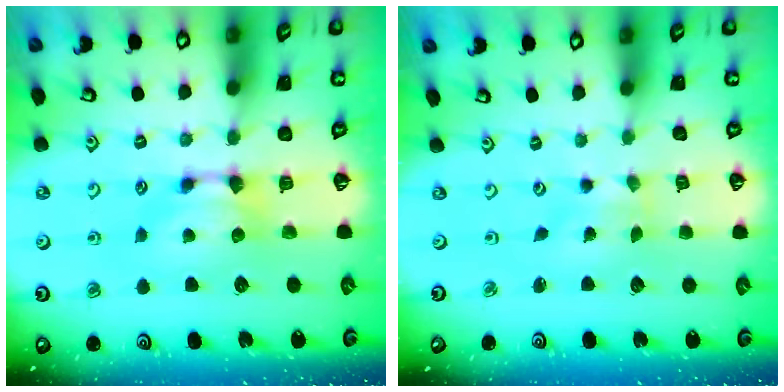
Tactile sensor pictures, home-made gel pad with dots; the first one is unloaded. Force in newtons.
{"total": 3.6, "press": 3.5, "slide": 0.7}